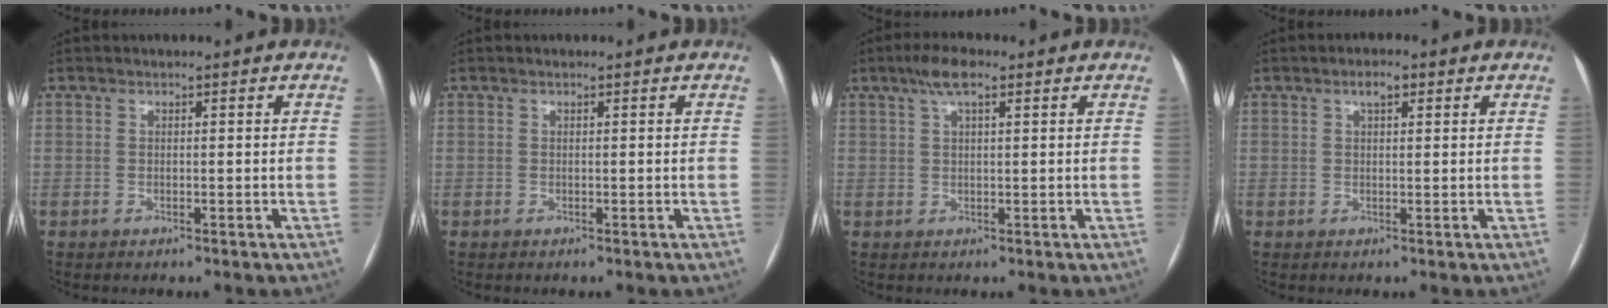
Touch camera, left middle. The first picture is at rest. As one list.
[{"total": 0.0}, {"total": 4.4, "force": [2.6, 1.0, 3.4], "torque": [-0.069, 0.017, 0.046]}, {"total": 2.3, "force": [1.2, 0.9, 1.8], "torque": [-0.033, 0.008, 0.020]}]